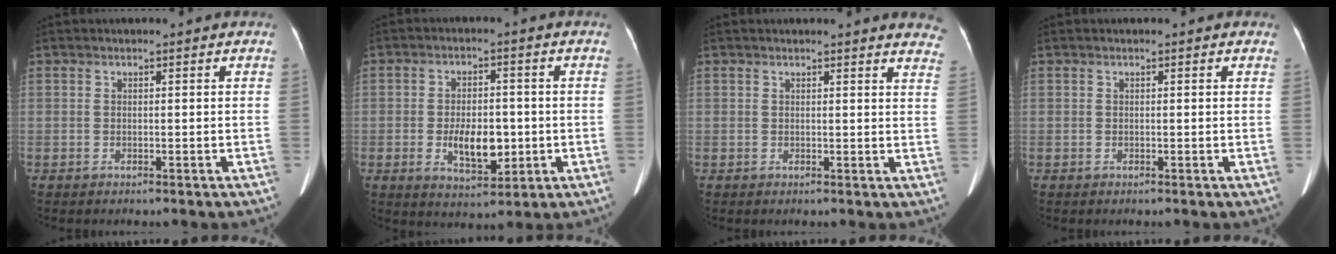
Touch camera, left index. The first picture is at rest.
{"total": 7.4, "force": [-1.5, 3.6, 6.2], "torque": [-0.113, -0.003, -0.018]}
{"total": 10.1, "force": [9.7, 1.8, 2.3], "torque": [0.008, -0.032, 0.069]}
{"total": 0.9, "force": [0.9, 0.1, 0.3], "torque": [-0.009, 0.008, 0.002]}